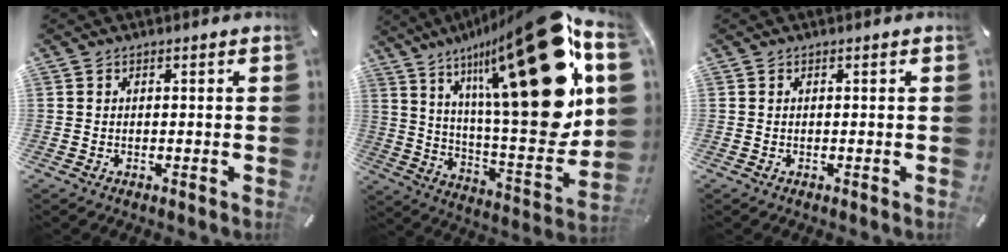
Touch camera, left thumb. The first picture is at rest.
{"total": 34.4, "force": [15.7, 10.2, 28.9], "torque": [-0.447, -0.124, 0.250]}
{"total": 0.0}